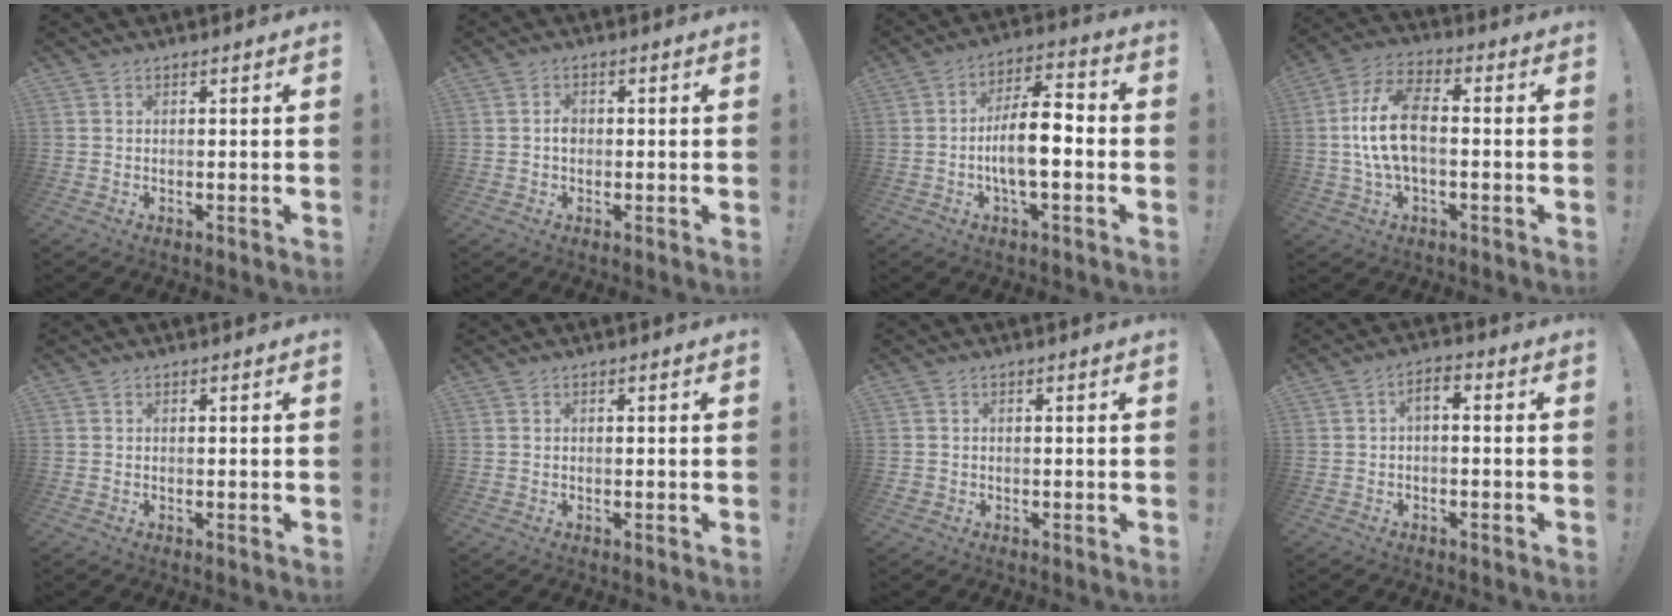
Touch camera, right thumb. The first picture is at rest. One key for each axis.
{"total": 2.1, "fx": -0.5, "fy": 1.5, "fz": 1.4, "tx": -0.023, "ty": 0.006, "tz": -0.010}
{"total": 12.3, "fx": -2.4, "fy": 4.5, "fz": 11.1, "tx": -0.192, "ty": 0.017, "tz": -0.045}
{"total": 13.7, "fx": -0.5, "fy": 6.9, "fz": 11.8, "tx": -0.234, "ty": 0.014, "tz": -0.006}
{"total": 0.0}
{"total": 0.0}
{"total": 0.9, "fx": -0.4, "fy": 0.8, "fz": 0.2, "tx": -0.008, "ty": 0.005, "tz": -0.007}
{"total": 3.2, "fx": -1.2, "fy": 1.3, "fz": 2.7, "tx": -0.061, "ty": 0.004, "tz": -0.022}